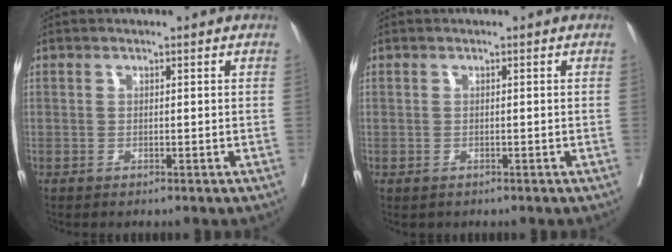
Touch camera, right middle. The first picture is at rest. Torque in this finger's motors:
{"motor_torque": [0.37, -0.40, 0.10, 0.03]}